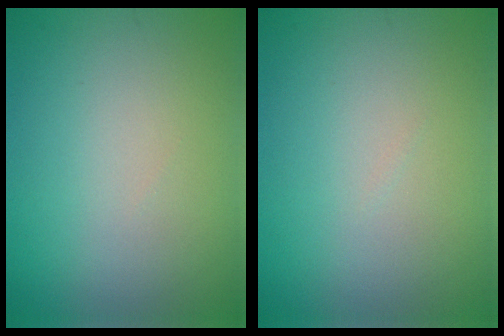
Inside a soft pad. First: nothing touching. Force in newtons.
{"total": 0.0}